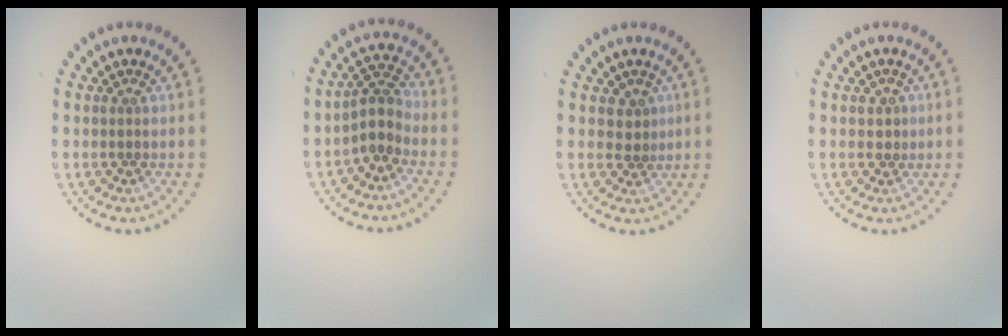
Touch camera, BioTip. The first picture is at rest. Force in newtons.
{"total": 2.6, "press": 2.1, "slide": 1.6}
{"total": 1.6, "press": 1.3, "slide": 0.9}
{"total": 0.9, "press": 0.9, "slide": 0.3}